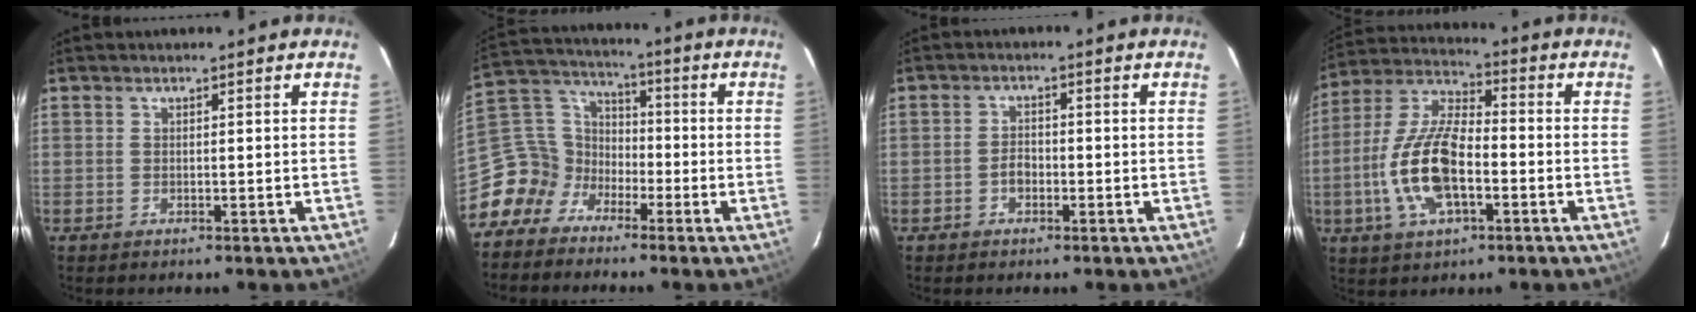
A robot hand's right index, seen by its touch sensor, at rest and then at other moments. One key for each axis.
{"total": 9.6, "fx": -6.4, "fy": 7.0, "fz": 1.7, "tx": -0.059, "ty": 0.044, "tz": -0.144}
{"total": 2.1, "fx": -0.9, "fy": 1.5, "fz": 1.2, "tx": -0.023, "ty": 0.008, "tz": -0.016}
{"total": 15.1, "fx": -4.0, "fy": 6.4, "fz": 13.1, "tx": -0.279, "ty": 0.000, "tz": -0.077}